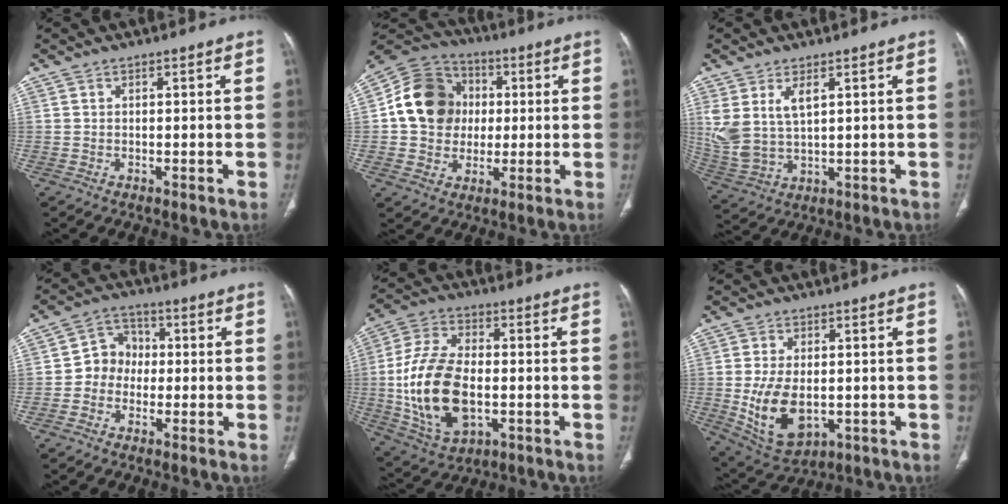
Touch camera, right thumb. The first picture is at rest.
{"total": 14.8, "force": [1.4, 12.7, 7.3], "torque": [-0.105, 0.016, 0.017]}
{"total": 9.3, "force": [3.4, 4.8, 7.2], "torque": [-0.158, -0.011, 0.082]}
{"total": 6.4, "force": [-0.9, 5.8, 2.7], "torque": [-0.015, 0.024, -0.032]}
{"total": 18.1, "force": [-2.2, 10.5, 14.6], "torque": [-0.286, 0.007, -0.029]}
{"total": 11.6, "force": [-1.5, 7.0, 9.2], "torque": [-0.160, -0.008, -0.006]}